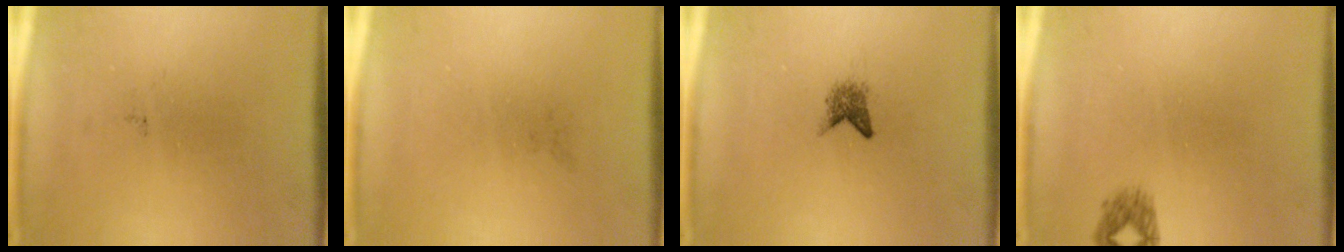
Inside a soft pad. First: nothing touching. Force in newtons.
{"total": 0.0}
{"total": 1.8}
{"total": 1.3}